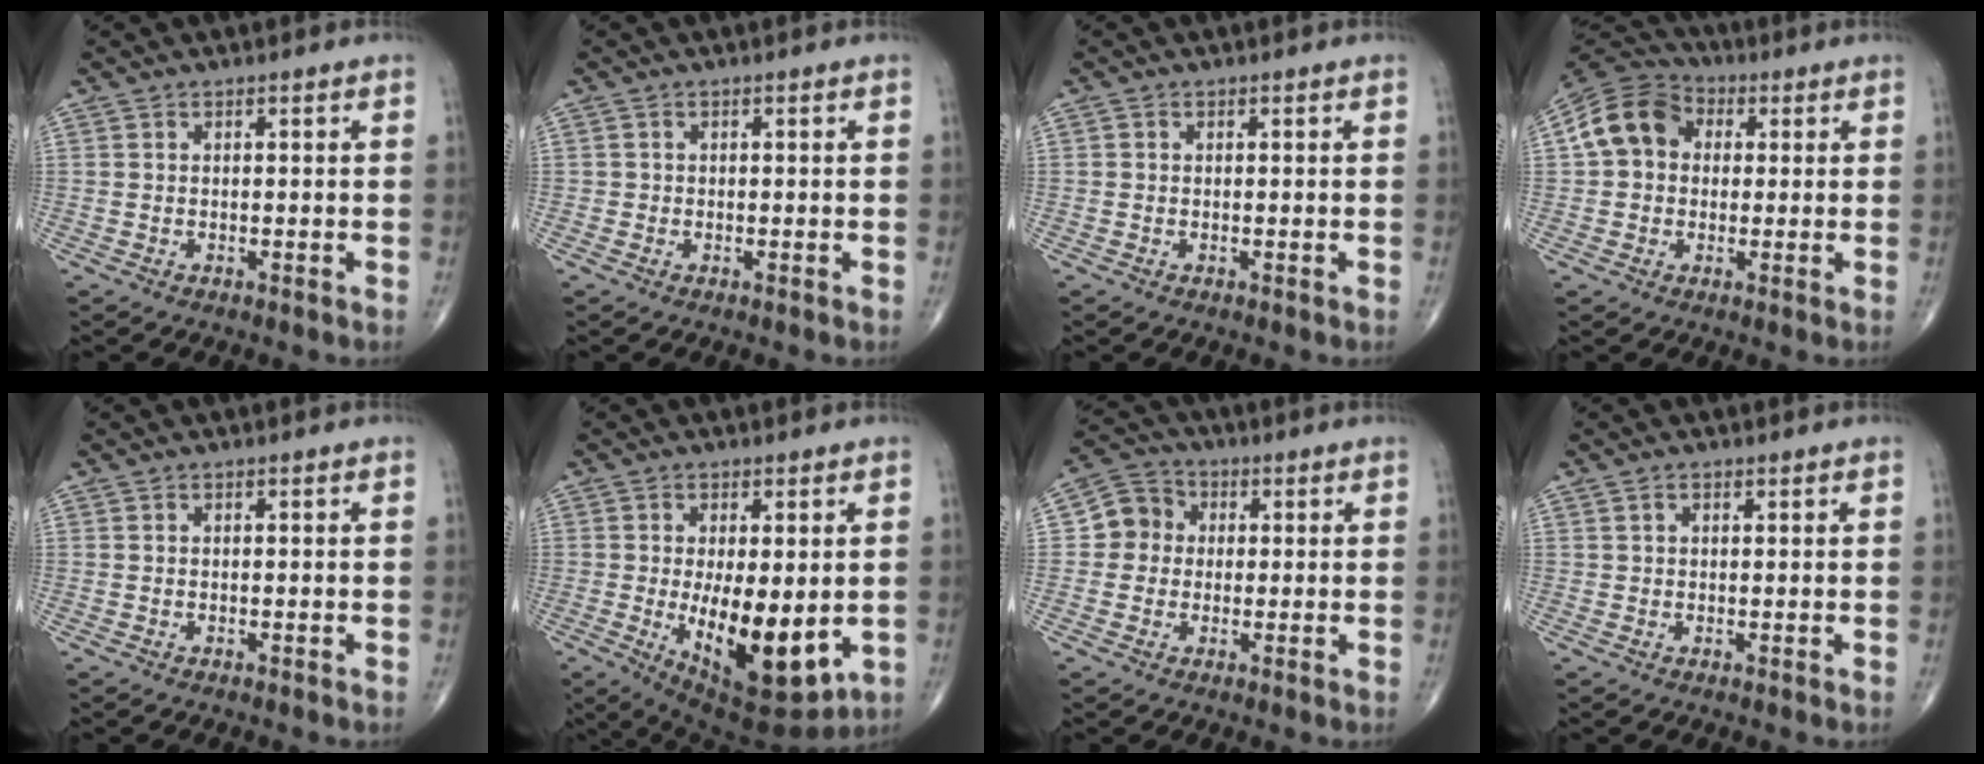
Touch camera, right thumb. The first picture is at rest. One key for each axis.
{"total": 0.6, "fx": -0.2, "fy": 0.5, "fz": -0.1, "tx": 0.003, "ty": 0.004, "tz": -0.005}
{"total": 0.0}
{"total": 10.8, "fx": 1.5, "fy": 8.9, "fz": 5.9, "tx": -0.094, "ty": 0.024, "tz": 0.012}
{"total": 0.0}
{"total": 15.6, "fx": -2.4, "fy": 6.6, "fz": 13.9, "tx": -0.211, "ty": -0.028, "tz": -0.016}
{"total": 6.6, "fx": 0.4, "fy": 6.2, "fz": 2.3, "tx": -0.015, "ty": 0.016, "tz": -0.006}
{"total": 1.0, "fx": 0.6, "fy": 0.7, "fz": 0.5, "tx": -0.004, "ty": -0.001, "tz": 0.009}